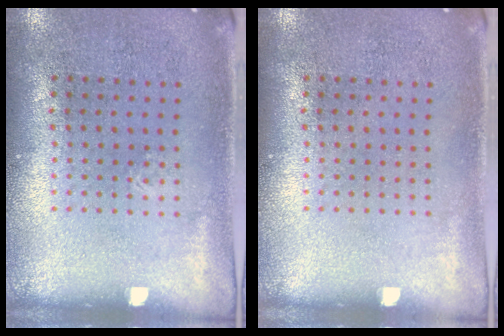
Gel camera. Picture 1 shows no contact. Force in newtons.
{"total": 0.0}